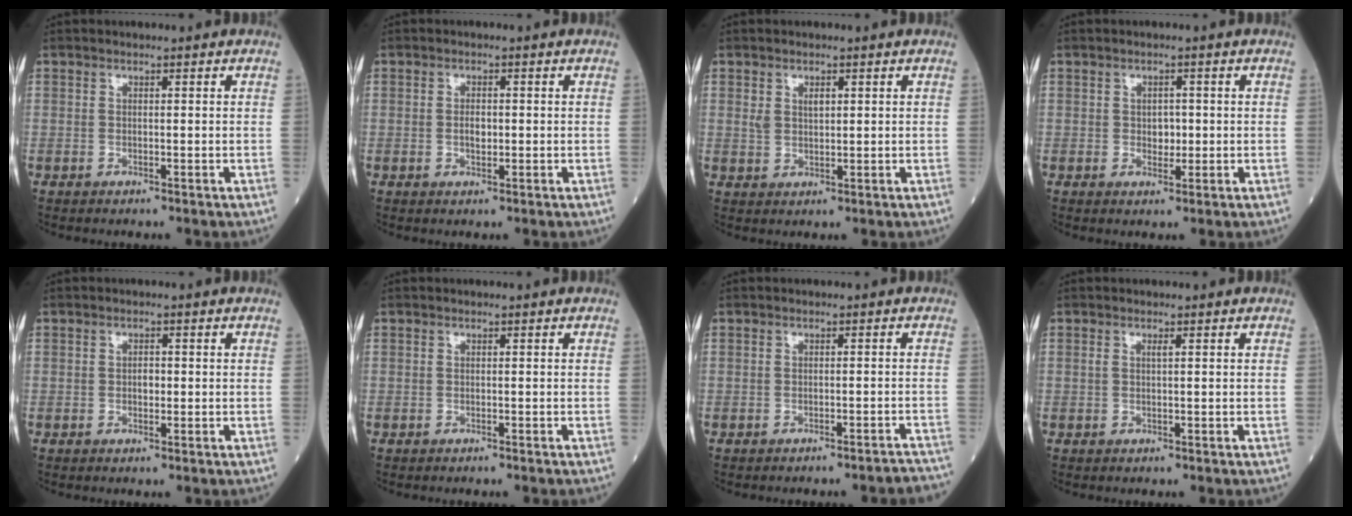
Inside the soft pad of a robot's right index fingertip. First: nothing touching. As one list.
[{"total": 2.0, "force": [-0.2, 1.0, 1.7], "torque": [-0.033, 0.002, -0.003]}, {"total": 2.4, "force": [1.0, 1.4, 1.8], "torque": [-0.035, 0.006, 0.022]}, {"total": 2.0, "force": [-0.1, 1.5, 1.4], "torque": [-0.016, 0.001, 0.001]}, {"total": 1.2, "force": [-0.2, 0.7, 1.0], "torque": [-0.016, 0.002, -0.002]}, {"total": 0.7, "force": [-0.6, 0.0, 0.3], "torque": [-0.004, 0.000, -0.006]}, {"total": 4.9, "force": [-4.8, 0.2, 1.1], "torque": [-0.009, -0.004, -0.049]}, {"total": 0.6, "force": [0.2, -0.1, 0.6], "torque": [-0.017, 0.004, 0.004]}]